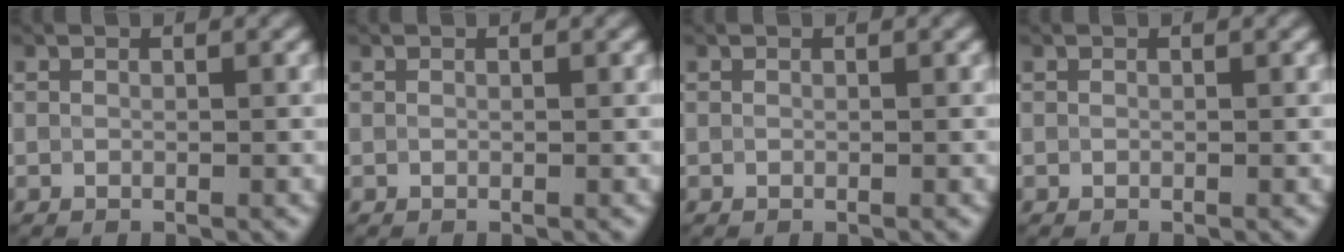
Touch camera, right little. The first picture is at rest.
{"total": 0.0}
{"total": 0.0}
{"total": 0.0}